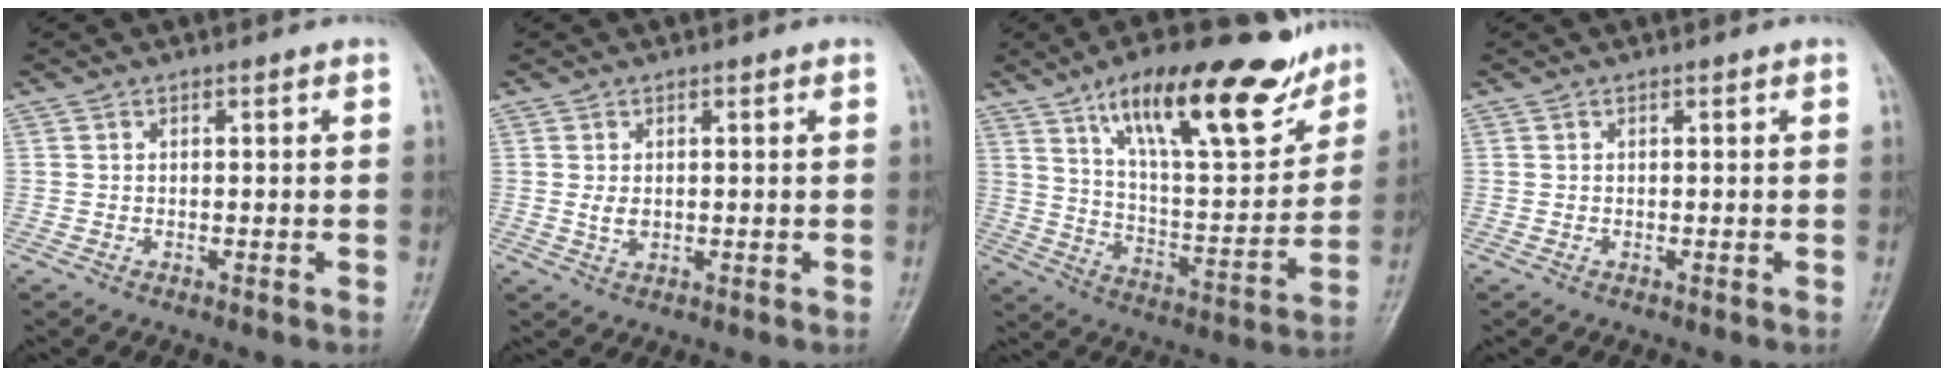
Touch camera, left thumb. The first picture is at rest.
{"total": 2.3, "force": [0.4, 1.5, 1.8], "torque": [-0.027, -0.005, 0.009]}
{"total": 22.9, "force": [14.3, 7.6, 16.2], "torque": [-0.213, -0.059, 0.237]}
{"total": 0.0}